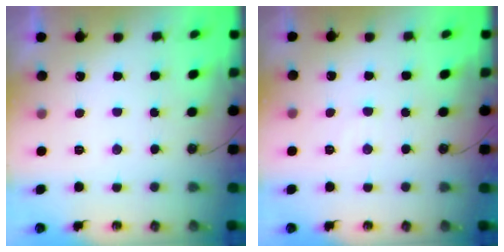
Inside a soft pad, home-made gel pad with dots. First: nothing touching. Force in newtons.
{"total": 3.9, "press": 3.8, "slide": 0.5}